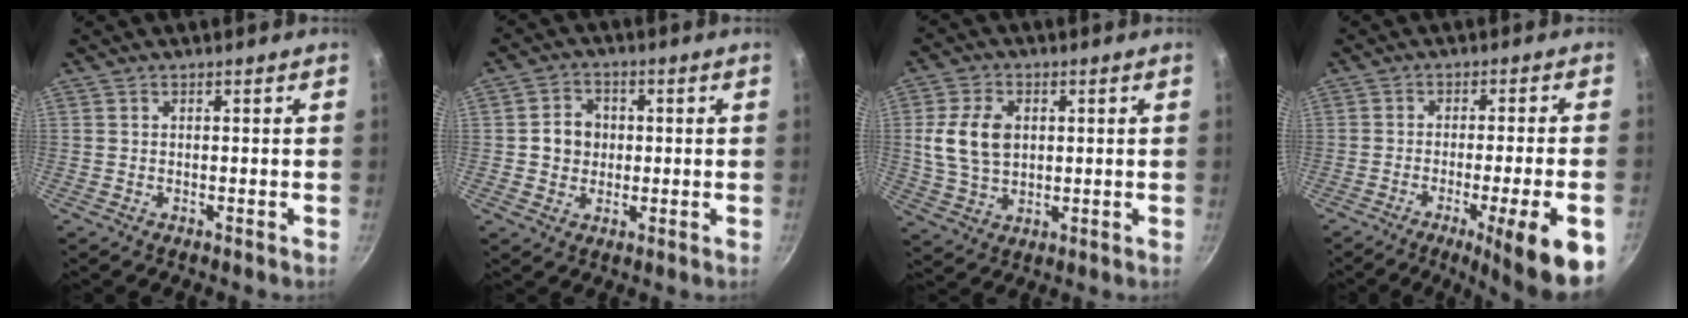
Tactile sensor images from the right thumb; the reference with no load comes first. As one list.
[{"total": 5.7, "force": [0.3, 5.1, 2.5], "torque": [-0.012, 0.006, -0.003]}, {"total": 9.8, "force": [1.5, 6.8, 6.8], "torque": [-0.116, 0.000, 0.029]}, {"total": 13.7, "force": [-5.9, 1.5, 12.3], "torque": [-0.157, 0.016, -0.080]}]